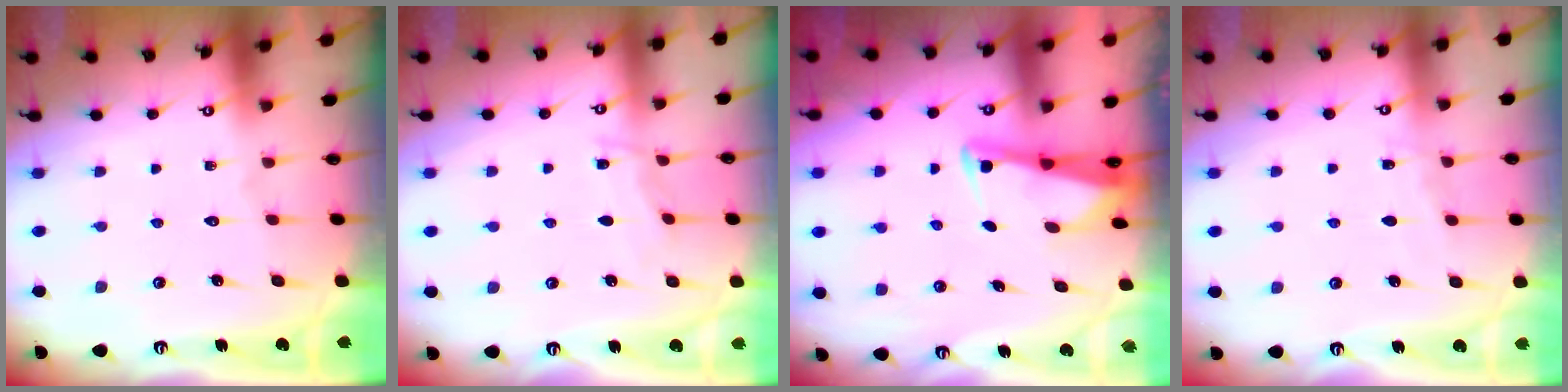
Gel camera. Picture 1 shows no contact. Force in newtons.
{"total": 3.6, "press": 3.6, "slide": 0.4}
{"total": 2.9, "press": 2.8, "slide": 0.3}
{"total": 2.8, "press": 2.8, "slide": 0.4}